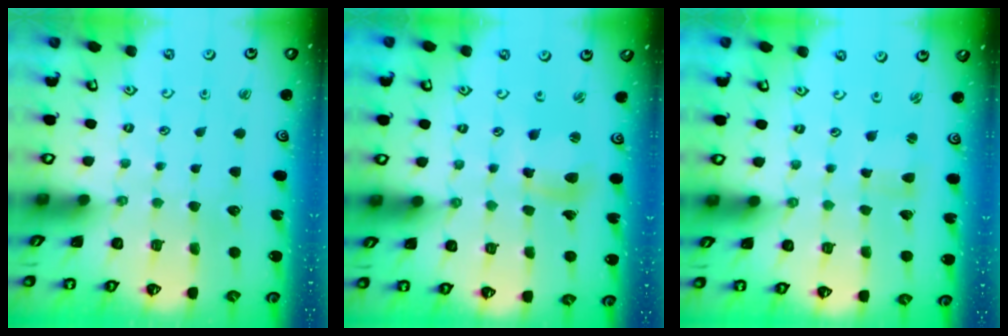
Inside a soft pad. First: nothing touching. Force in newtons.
{"total": 8.0, "press": 7.9, "slide": 1.1}
{"total": 1.0, "press": 1.0, "slide": 0.3}